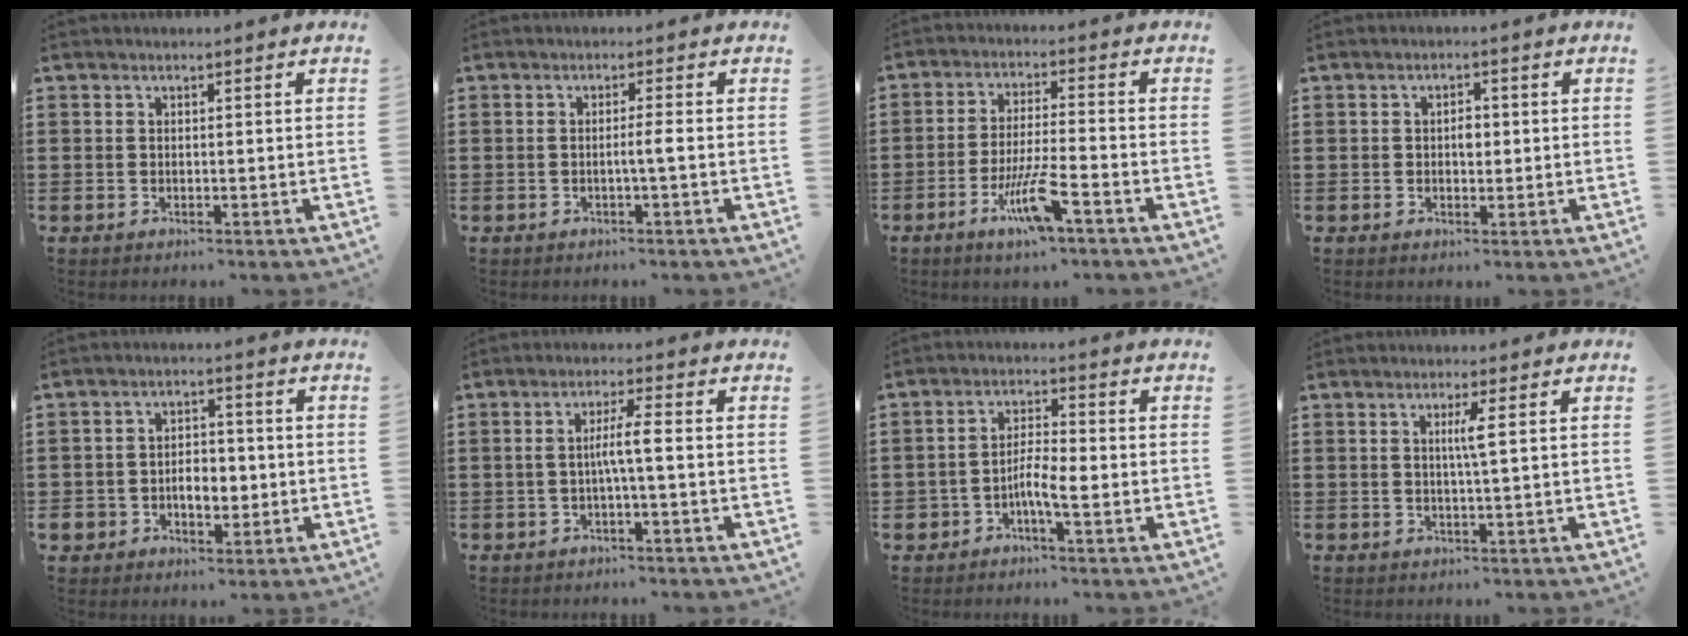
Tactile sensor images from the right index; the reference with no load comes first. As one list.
[{"total": 1.9, "force": [-0.5, -0.4, 1.8], "torque": [-0.032, -0.004, -0.012]}, {"total": 8.2, "force": [-4.5, 1.0, 6.8], "torque": [-0.138, -0.010, -0.084]}, {"total": 2.2, "force": [0.0, 1.2, 1.9], "torque": [-0.028, 0.002, -0.003]}, {"total": 5.4, "force": [-1.3, 4.3, 3.0], "torque": [-0.058, 0.011, -0.026]}, {"total": 3.9, "force": [-0.4, 0.1, 3.9], "torque": [-0.073, -0.001, -0.012]}, {"total": 4.6, "force": [-1.9, 1.7, 3.8], "torque": [-0.075, 0.006, -0.037]}, {"total": 2.5, "force": [0.6, -0.3, 2.4], "torque": [-0.047, -0.006, 0.006]}]